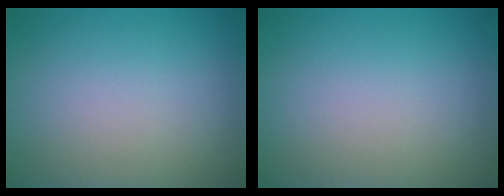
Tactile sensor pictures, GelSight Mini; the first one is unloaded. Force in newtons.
{"total": 0.0}